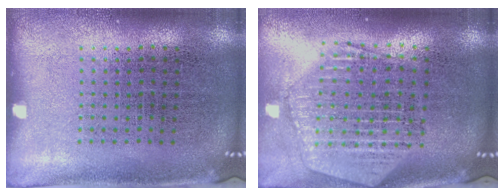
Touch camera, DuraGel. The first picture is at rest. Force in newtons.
{"total": 2.5, "press": 2.1, "slide": 1.3}